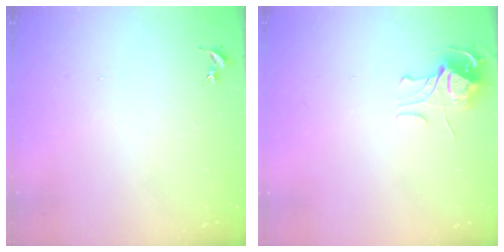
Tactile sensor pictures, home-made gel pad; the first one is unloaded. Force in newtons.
{"total": 8.8, "press": 8.8, "slide": 0.7}